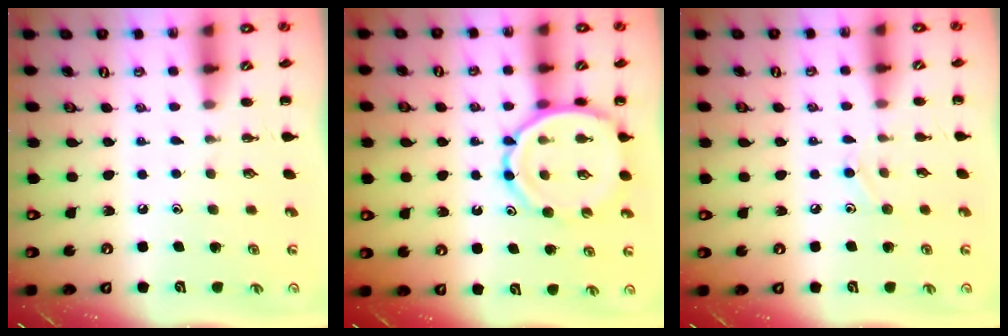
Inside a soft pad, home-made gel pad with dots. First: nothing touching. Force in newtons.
{"total": 10.8, "press": 10.4, "slide": 2.8}
{"total": 7.6, "press": 7.2, "slide": 2.3}